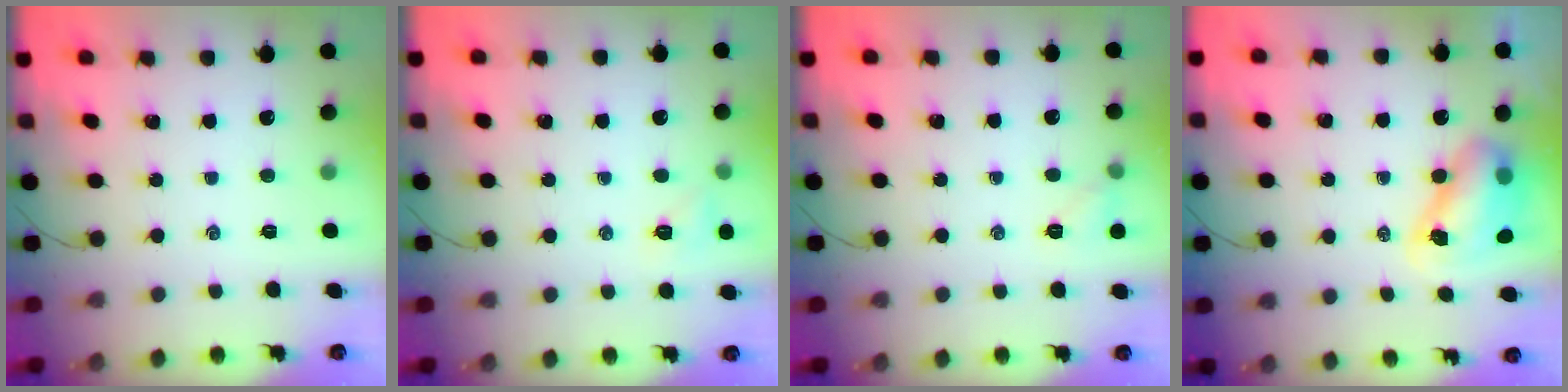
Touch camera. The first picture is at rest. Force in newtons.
{"total": 5.9, "press": 5.8, "slide": 1.1}
{"total": 5.7, "press": 5.5, "slide": 1.5}
{"total": 8.9, "press": 8.6, "slide": 2.2}